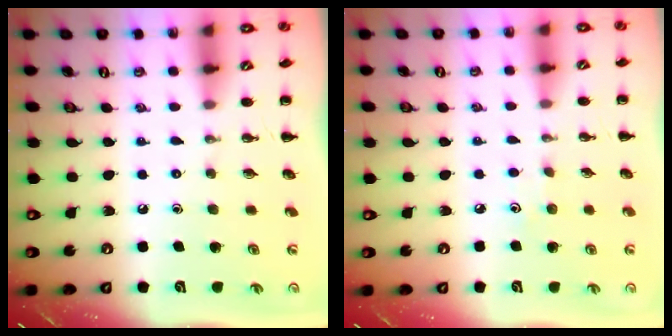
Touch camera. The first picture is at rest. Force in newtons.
{"total": 2.8, "press": 2.7, "slide": 0.8}